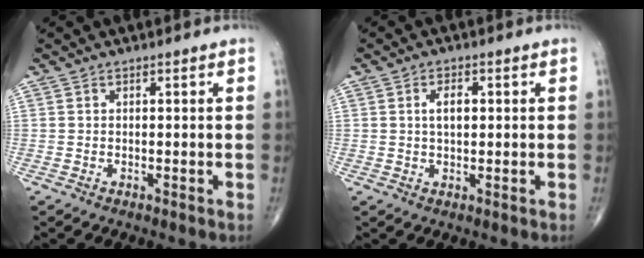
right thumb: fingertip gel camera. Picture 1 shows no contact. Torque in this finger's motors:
{"motor_torque": [-0.09, 1.21, 0.58, 0.26, 0.01]}